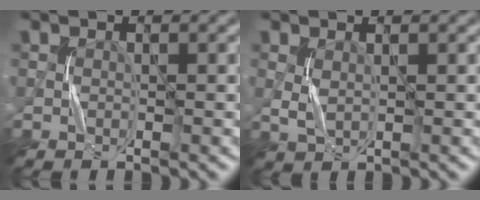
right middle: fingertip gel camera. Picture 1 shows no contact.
{"total": 0.9, "force": [0.6, 0.3, 0.7], "torque": [-0.026, -0.002, 0.019]}